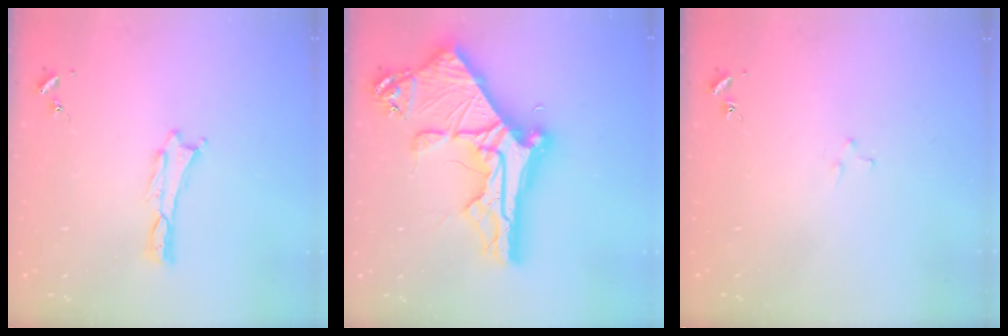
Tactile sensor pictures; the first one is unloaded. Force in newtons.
{"total": 16.9, "press": 16.8, "slide": 1.7}
{"total": 1.9, "press": 1.9, "slide": 0.1}